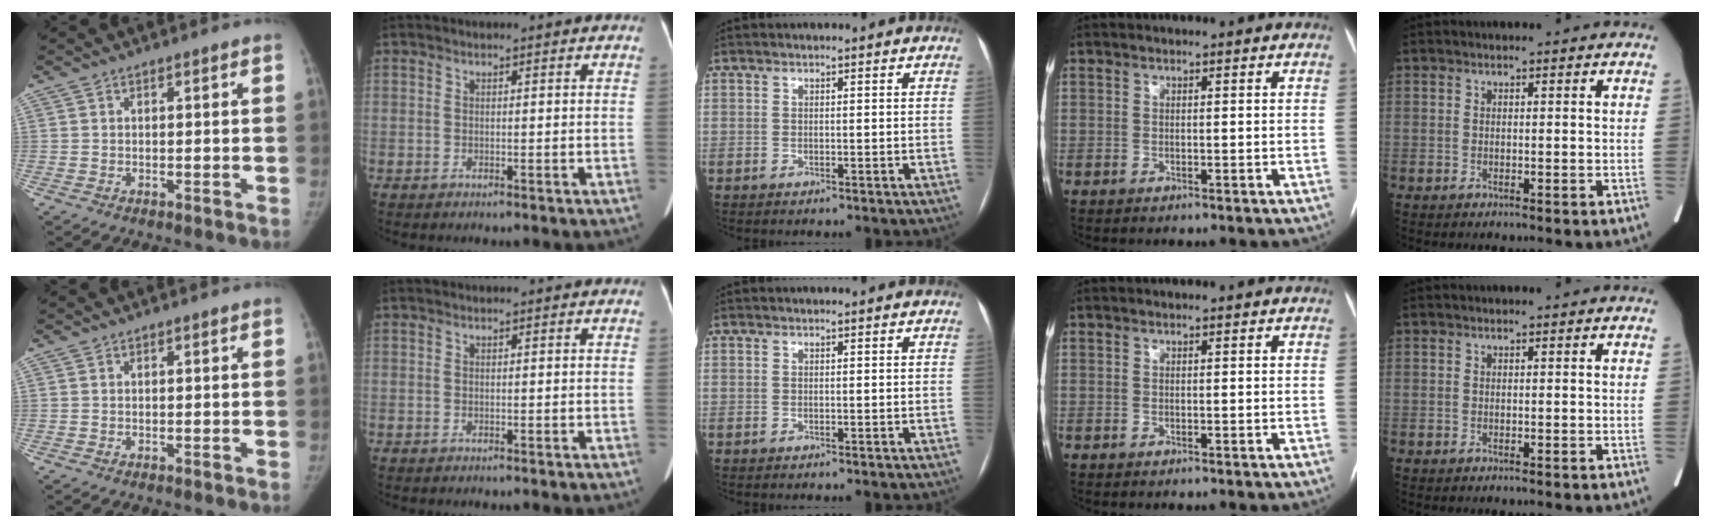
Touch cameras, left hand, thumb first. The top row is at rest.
{}